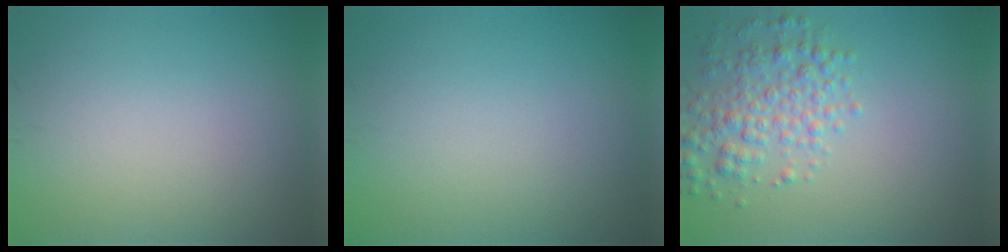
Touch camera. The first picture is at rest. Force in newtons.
{"total": 0.0}
{"total": 3.8, "press": 3.8, "slide": 0.1}